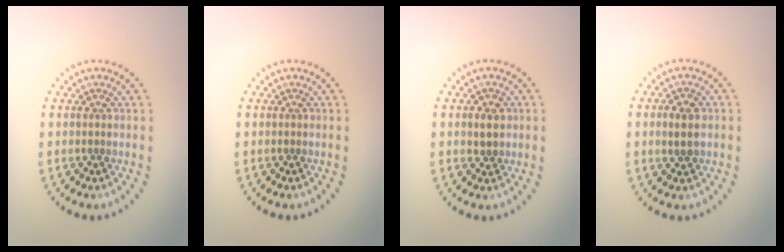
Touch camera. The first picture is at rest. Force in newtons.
{"total": 0.0}
{"total": 1.3, "press": 1.2, "slide": 0.4}
{"total": 1.8, "press": 1.8, "slide": 0.1}